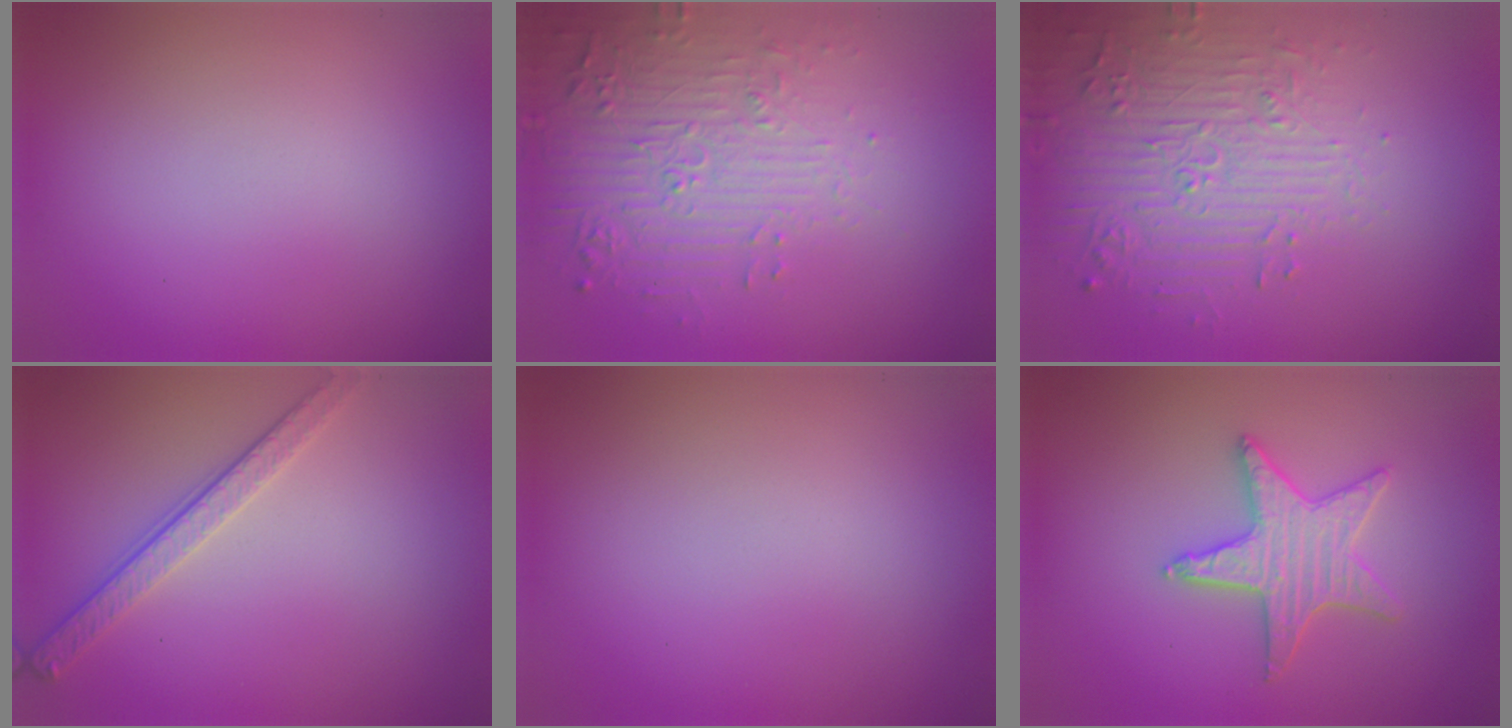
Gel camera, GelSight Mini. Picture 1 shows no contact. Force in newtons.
{"total": 5.7, "press": 3.7, "slide": 4.4}
{"total": 5.2, "press": 4.0, "slide": 3.3}
{"total": 2.8, "press": 2.5, "slide": 1.2}
{"total": 0.0}
{"total": 3.5, "press": 3.4, "slide": 0.9}